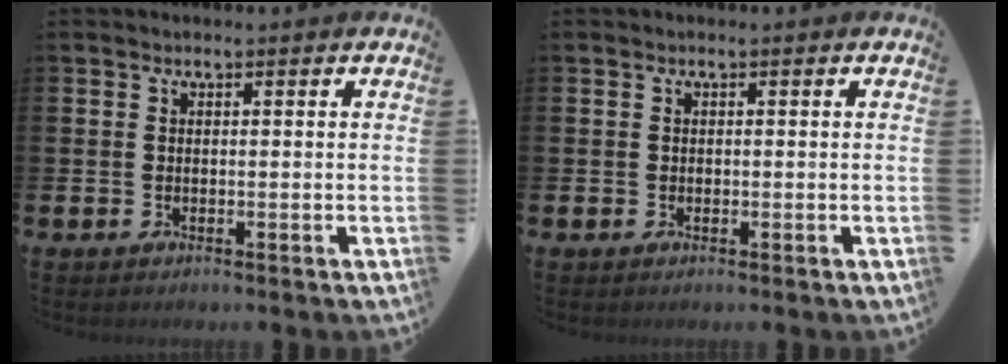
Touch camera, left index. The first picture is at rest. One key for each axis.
{"total": 0.0}